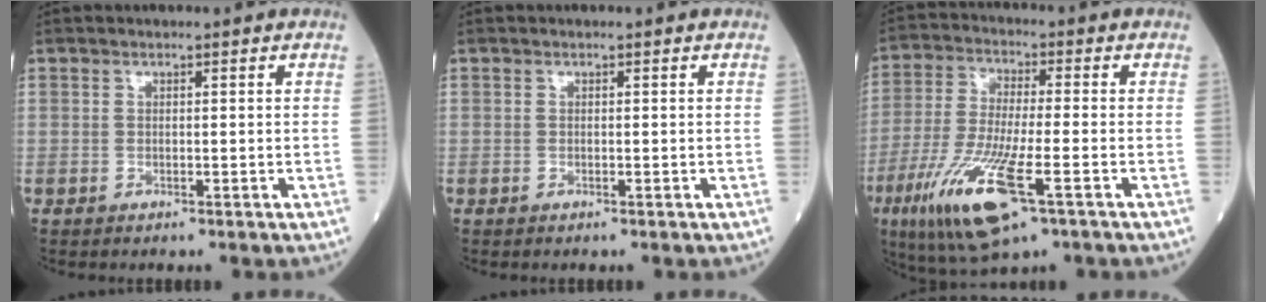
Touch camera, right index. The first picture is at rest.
{"total": 0.0}
{"total": 14.5, "force": [-6.4, 2.3, 12.8], "torque": [-0.264, -0.034, -0.112]}